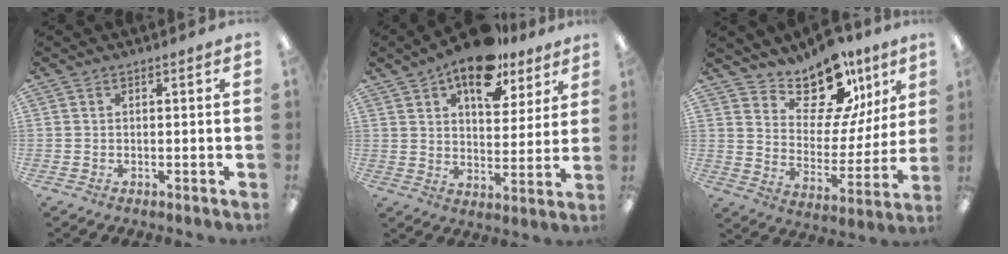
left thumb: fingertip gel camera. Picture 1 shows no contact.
{"total": 15.7, "force": [10.8, 7.7, 8.4], "torque": [-0.115, -0.059, 0.186]}
{"total": 15.3, "force": [12.1, 7.1, 6.0], "torque": [-0.099, -0.093, 0.215]}